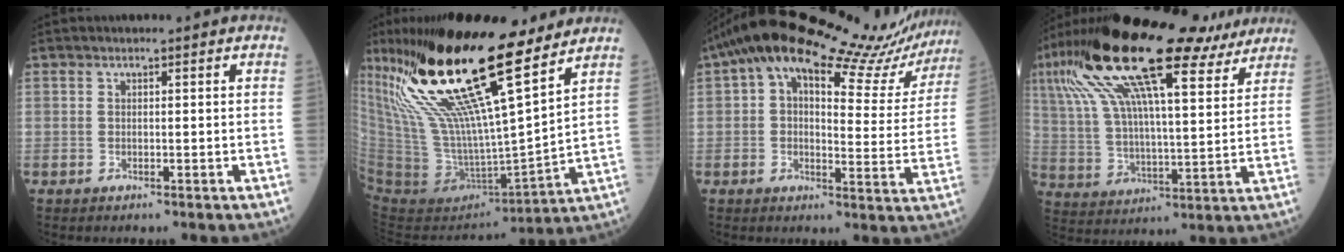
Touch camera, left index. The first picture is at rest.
{"total": 27.3, "force": [17.7, 4.6, 20.2], "torque": [-0.402, 0.002, 0.323]}
{"total": 19.5, "force": [17.3, 3.6, 8.3], "torque": [-0.126, 0.006, 0.211]}
{"total": 25.4, "force": [16.8, 6.2, 18.0], "torque": [-0.341, 0.063, 0.280]}